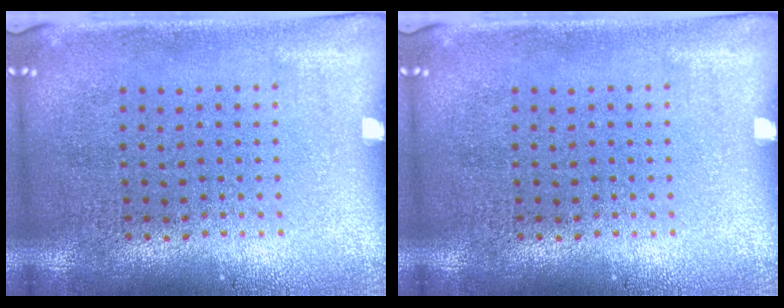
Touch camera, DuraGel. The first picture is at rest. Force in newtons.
{"total": 0.0}